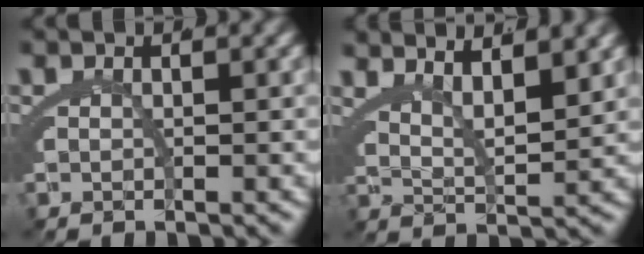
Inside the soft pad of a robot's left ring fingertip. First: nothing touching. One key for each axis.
{"total": 5.3, "fx": 3.6, "fy": 2.0, "fz": 3.3, "tx": -0.052, "ty": 0.003, "tz": 0.054}